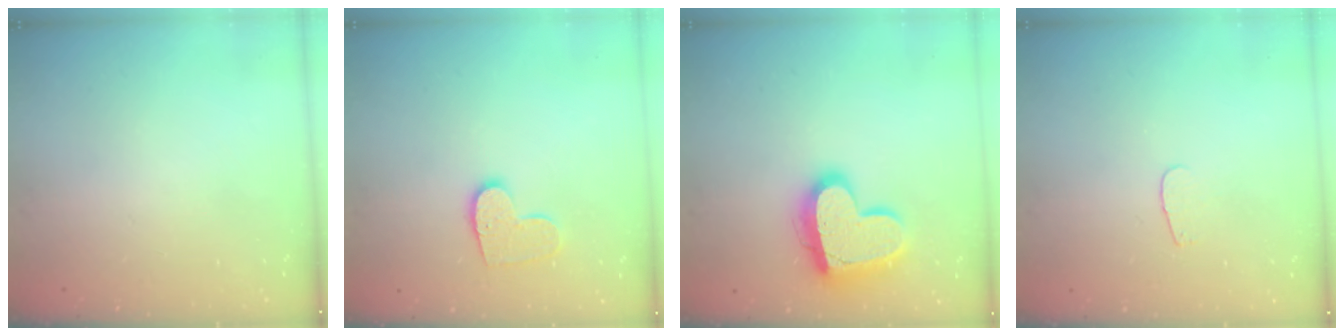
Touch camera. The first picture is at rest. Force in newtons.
{"total": 10.0, "press": 10.0, "slide": 0.6}
{"total": 18.1, "press": 18.1, "slide": 1.6}
{"total": 2.8, "press": 2.8, "slide": 0.2}